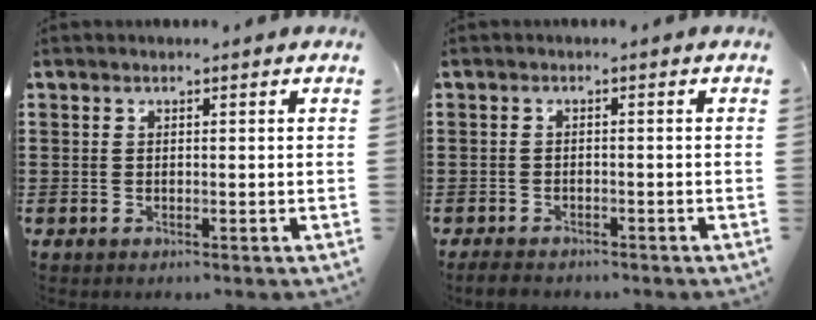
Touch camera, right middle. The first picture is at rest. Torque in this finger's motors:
{"motor_torque": [0.54, -0.06, 0.00, 0.00]}